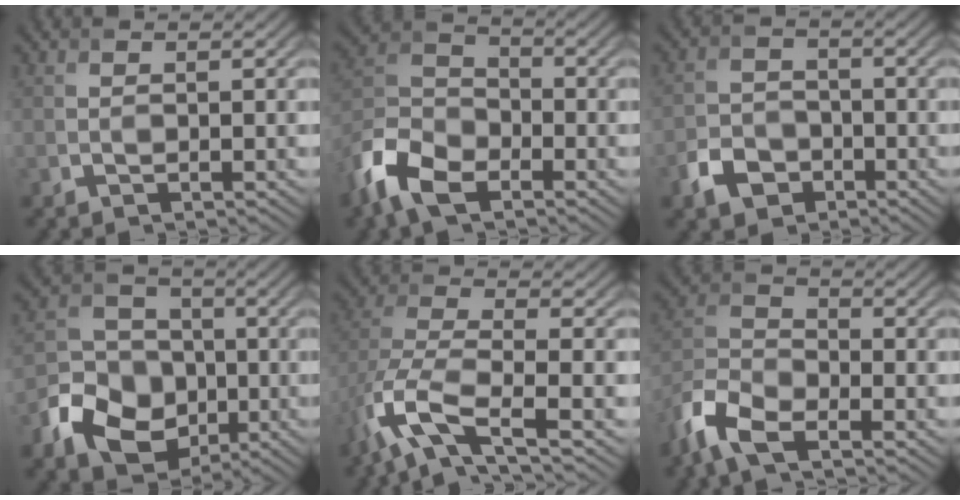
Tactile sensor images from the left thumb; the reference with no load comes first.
{"total": 10.2, "force": [-6.3, 5.3, 6.0], "torque": [-0.141, -0.014, -0.146]}
{"total": 4.9, "force": [-2.7, 3.5, 2.0], "torque": [-0.046, -0.004, -0.061]}
{"total": 11.1, "force": [-4.0, 8.5, 5.8], "torque": [-0.125, -0.029, -0.090]}
{"total": 10.4, "force": [-5.4, 3.3, 8.2], "torque": [-0.185, -0.012, -0.118]}
{"total": 7.9, "force": [-5.3, 3.3, 4.9], "torque": [-0.115, -0.010, -0.128]}